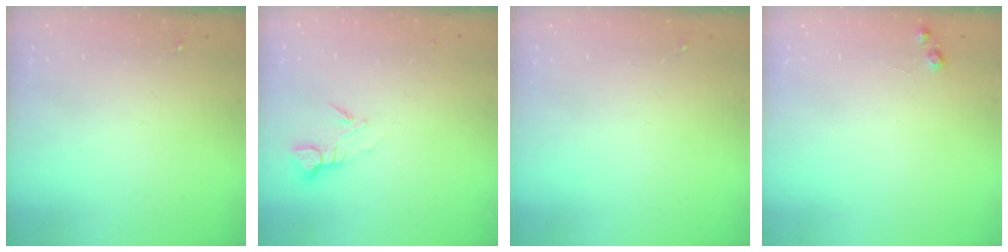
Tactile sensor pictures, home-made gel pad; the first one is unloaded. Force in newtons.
{"total": 3.7, "press": 3.6, "slide": 0.4}
{"total": 0.0}
{"total": 4.9, "press": 4.8, "slide": 0.8}